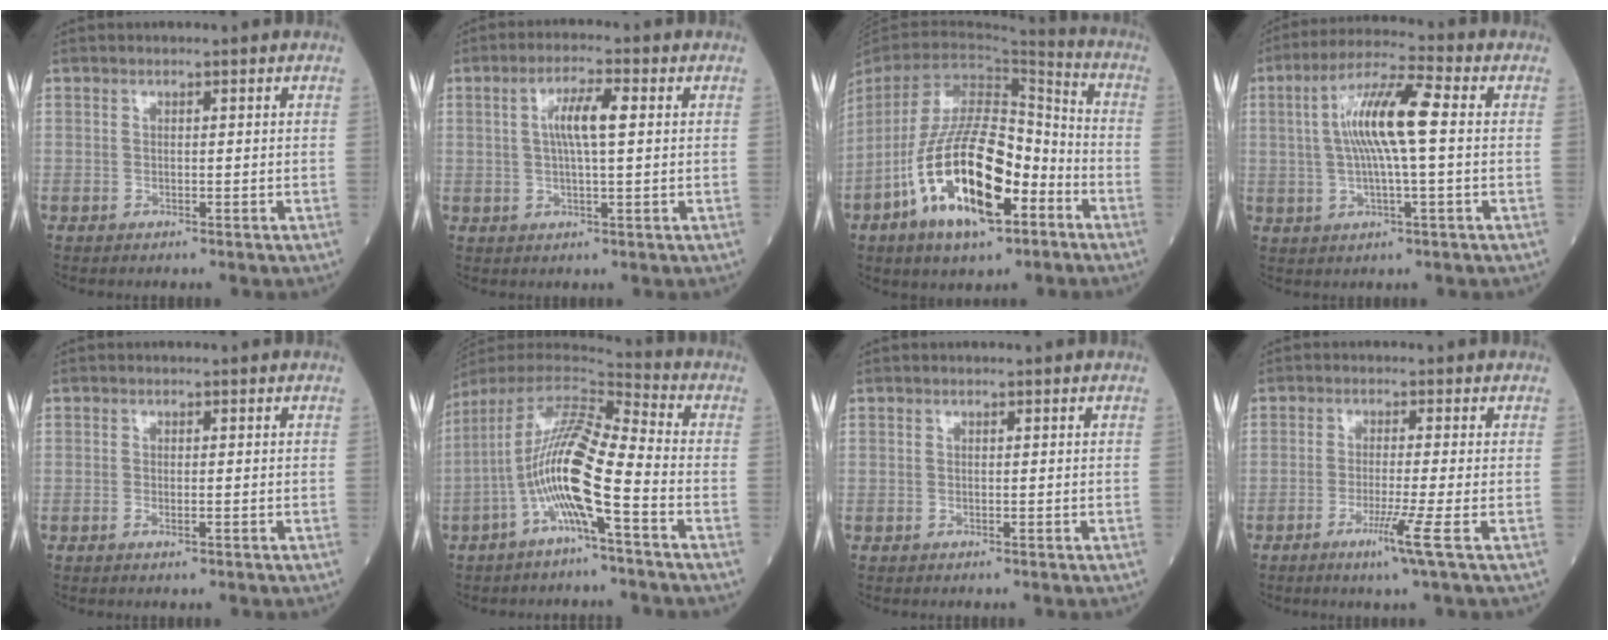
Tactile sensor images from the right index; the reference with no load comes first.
{"total": 5.6, "force": [1.2, 0.7, 5.4], "torque": [-0.104, 0.009, 0.022]}
{"total": 19.3, "force": [-8.3, 6.6, 16.2], "torque": [-0.337, -0.011, -0.144]}
{"total": 10.8, "force": [1.2, 1.2, 10.6], "torque": [-0.208, 0.018, 0.019]}
{"total": 1.0, "force": [-0.5, 0.2, 0.8], "torque": [-0.017, -0.002, -0.007]}
{"total": 13.8, "force": [-4.5, 1.1, 13.1], "torque": [-0.256, 0.010, -0.092]}
{"total": 0.0}
{"total": 4.4, "force": [-2.1, -1.5, 3.6], "torque": [-0.071, -0.014, -0.042]}